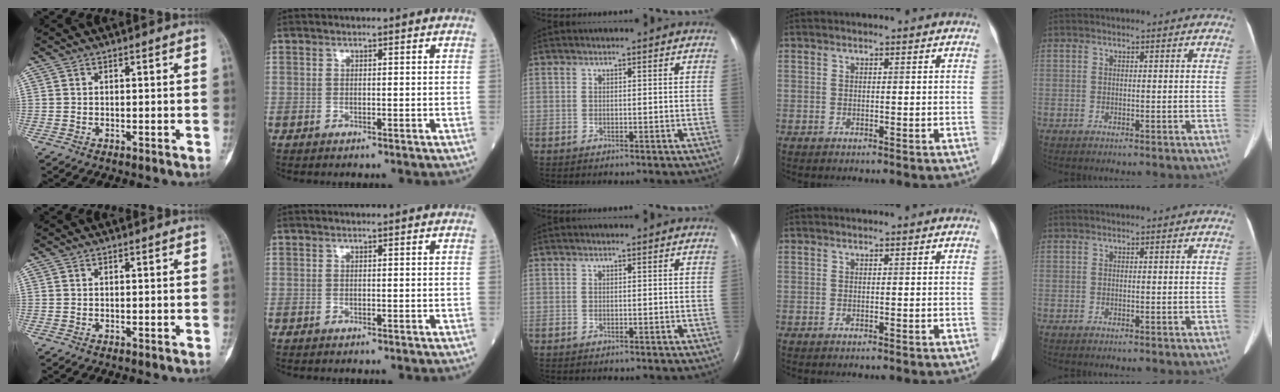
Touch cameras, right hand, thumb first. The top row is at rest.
{}